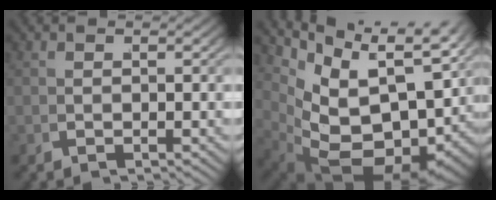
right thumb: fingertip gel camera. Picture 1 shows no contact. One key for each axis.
{"total": 18.9, "fx": -1.7, "fy": 12.5, "fz": 14.0, "tx": -0.232, "ty": -0.050, "tz": 0.001}